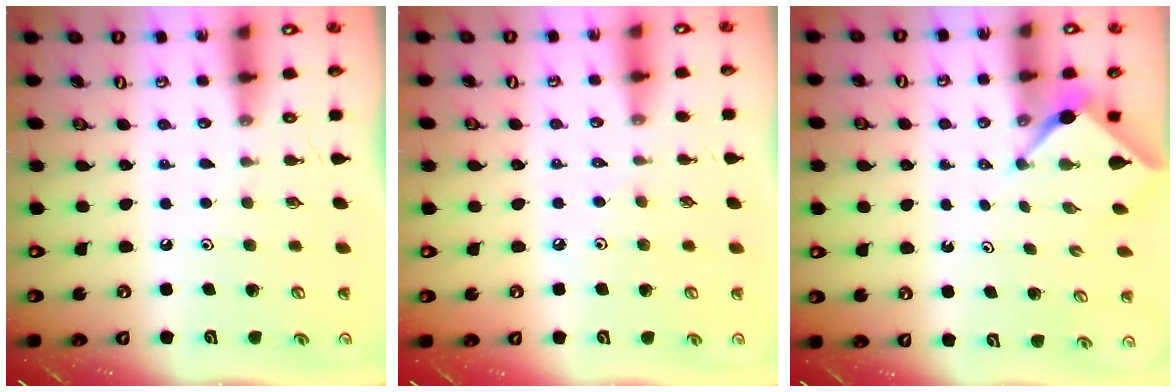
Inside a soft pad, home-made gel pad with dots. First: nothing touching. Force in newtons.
{"total": 2.9, "press": 2.9, "slide": 0.6}
{"total": 2.5, "press": 2.5, "slide": 0.2}